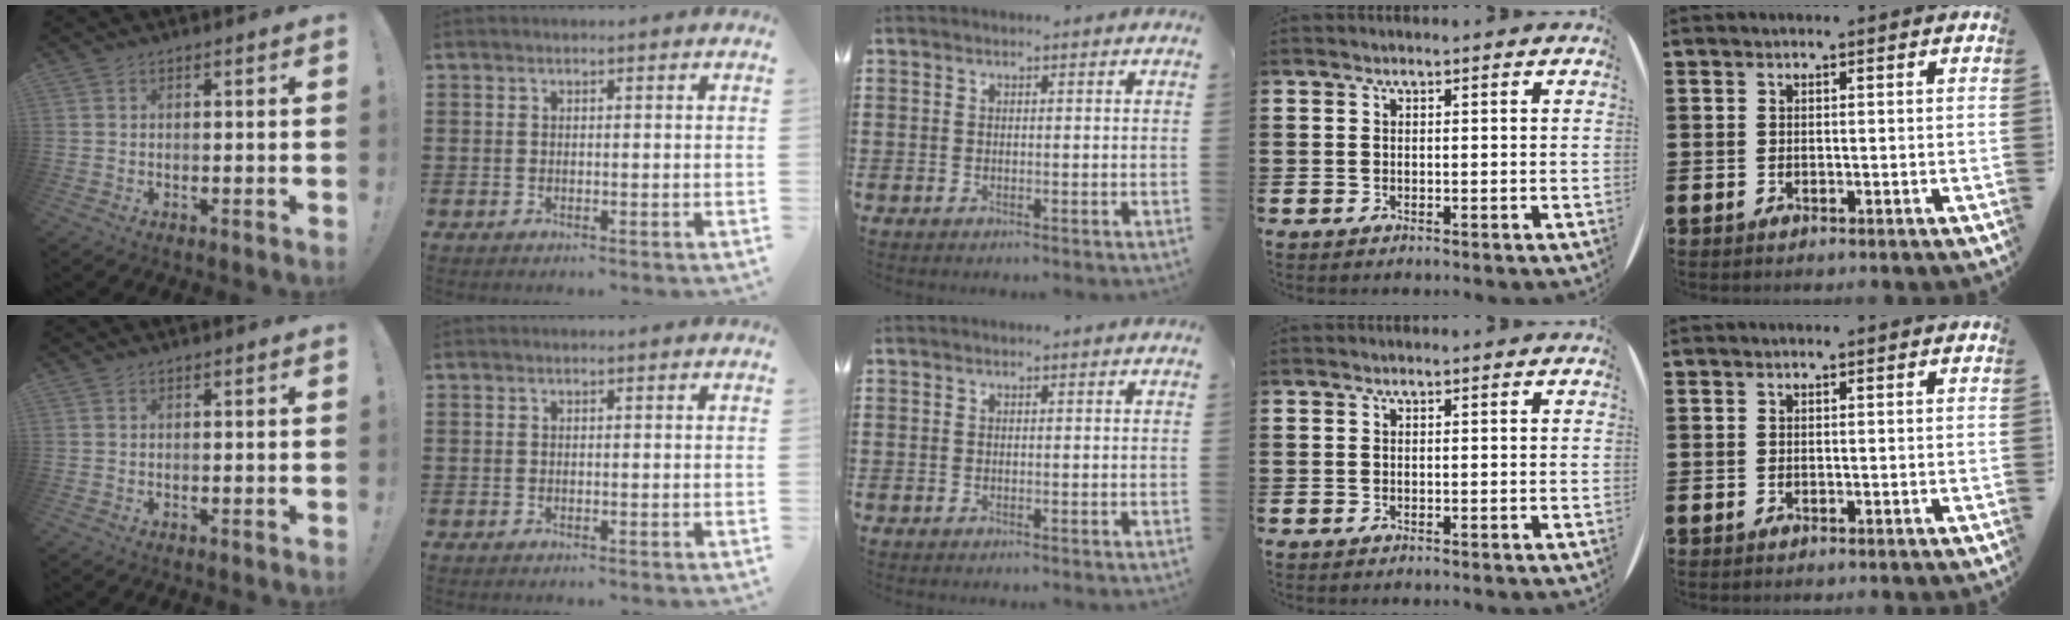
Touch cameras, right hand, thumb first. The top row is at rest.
{}